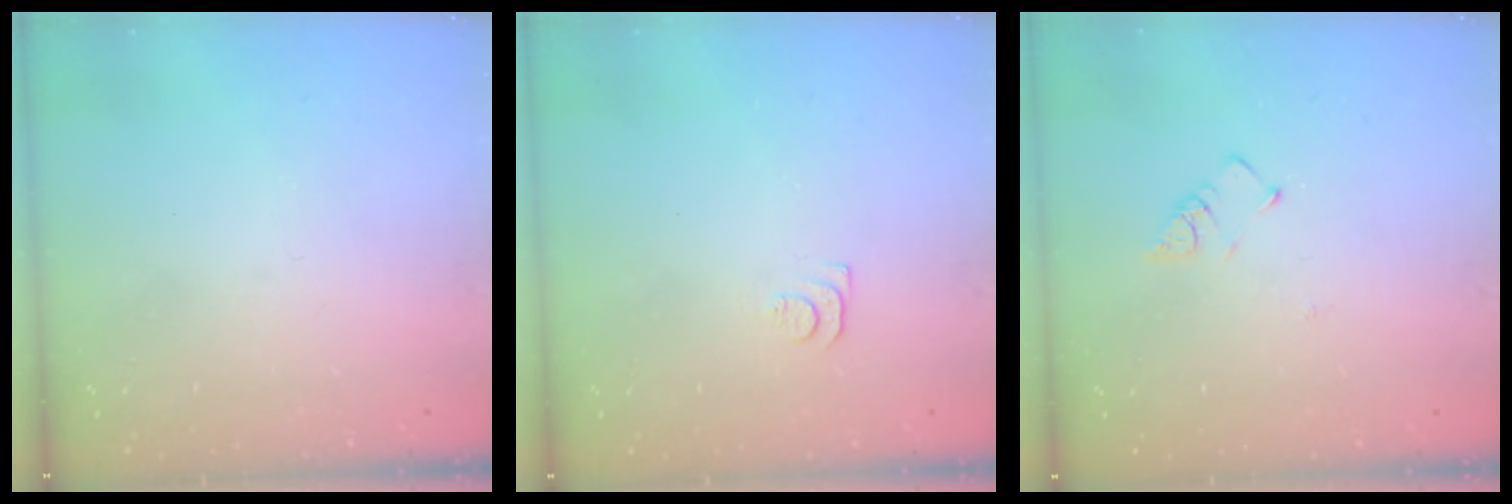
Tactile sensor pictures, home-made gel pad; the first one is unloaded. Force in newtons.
{"total": 4.3, "press": 4.3, "slide": 0.6}
{"total": 3.5, "press": 3.5, "slide": 0.4}